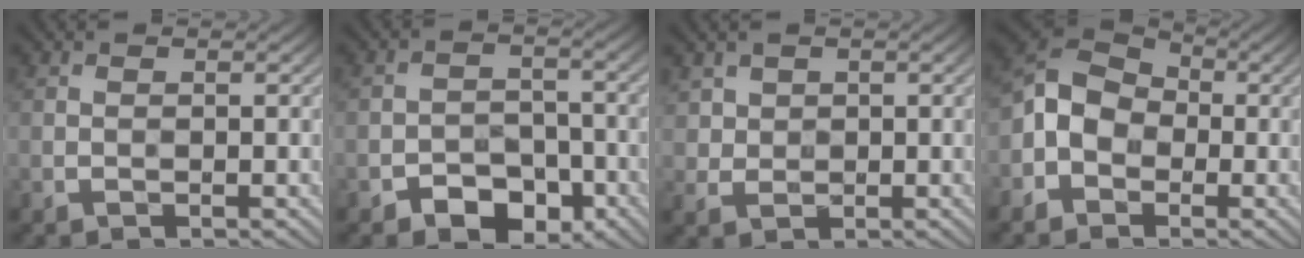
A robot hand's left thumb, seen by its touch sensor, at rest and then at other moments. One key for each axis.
{"total": 5.9, "fx": -3.9, "fy": 3.5, "fz": 2.7, "tx": -0.039, "ty": -0.002, "tz": -0.069}
{"total": 2.7, "fx": 1.4, "fy": 2.3, "fz": 0.0, "tx": -0.008, "ty": -0.008, "tz": 0.036}
{"total": 6.2, "fx": -1.9, "fy": 4.9, "fz": 3.3, "tx": -0.078, "ty": 0.003, "tz": -0.054}